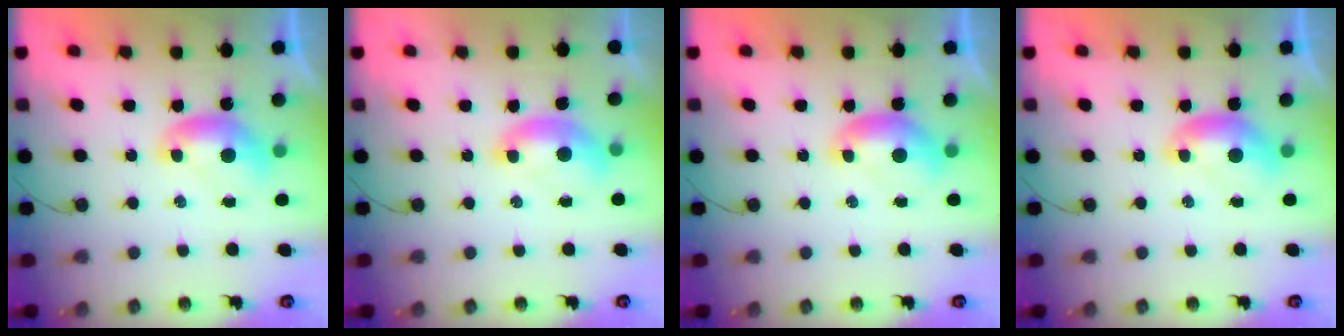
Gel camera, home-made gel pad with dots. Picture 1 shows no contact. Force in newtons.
{"total": 1.7, "press": 1.5, "slide": 0.6}
{"total": 0.0}
{"total": 0.0}